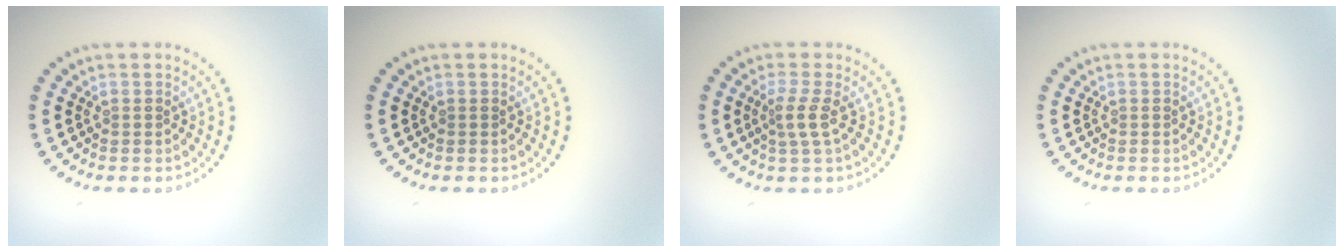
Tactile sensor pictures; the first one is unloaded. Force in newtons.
{"total": 0.0}
{"total": 1.9, "press": 1.4, "slide": 1.3}
{"total": 0.0}